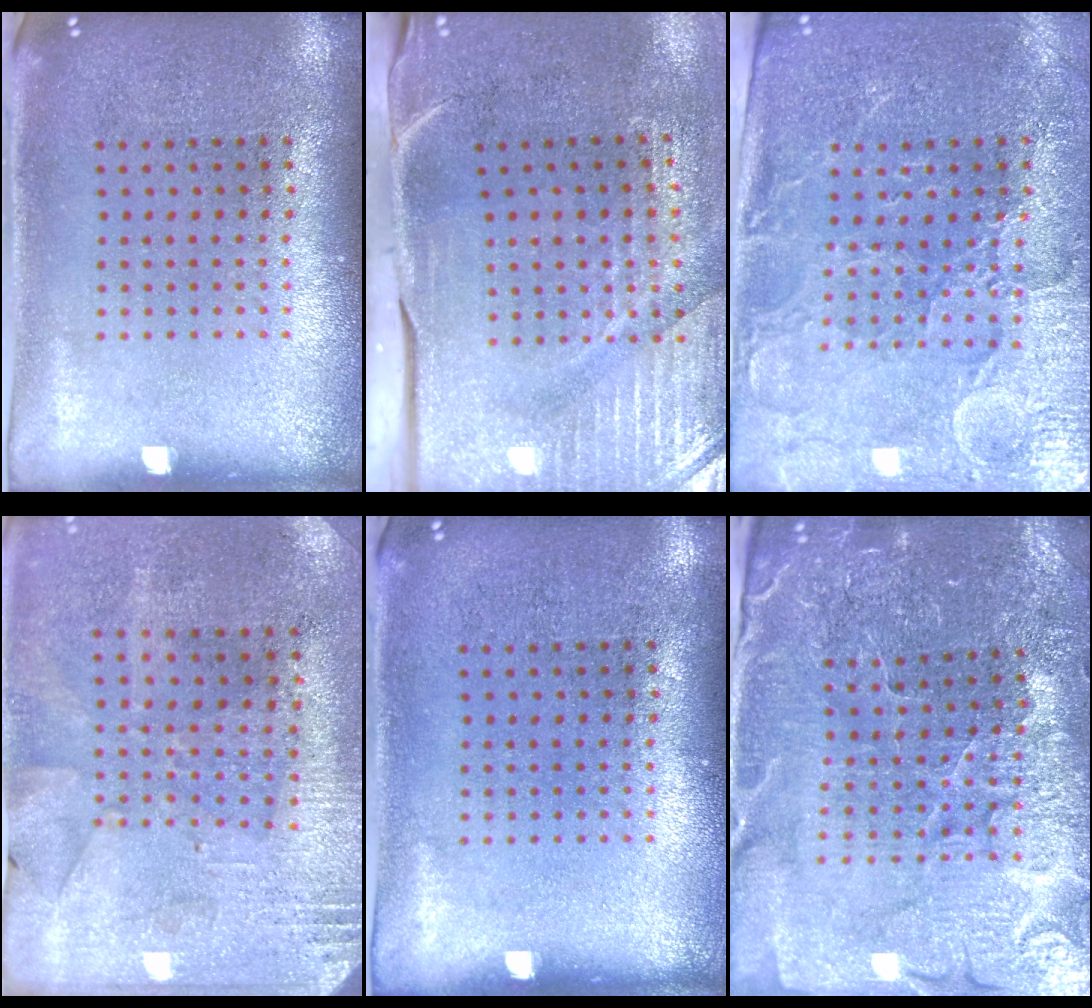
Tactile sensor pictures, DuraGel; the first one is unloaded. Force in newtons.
{"total": 4.7, "press": 4.0, "slide": 2.5}
{"total": 3.5, "press": 3.3, "slide": 1.1}
{"total": 2.7, "press": 2.2, "slide": 1.5}
{"total": 0.0}
{"total": 3.9, "press": 3.8, "slide": 0.6}